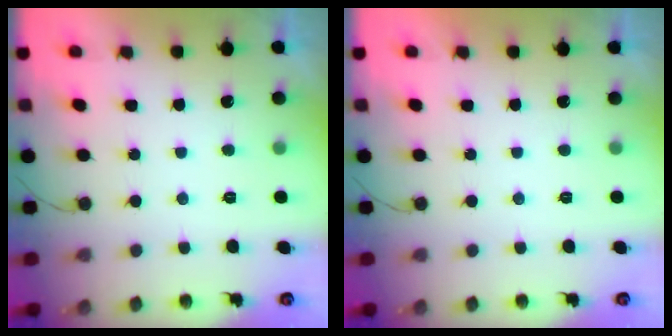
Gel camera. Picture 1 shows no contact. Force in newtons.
{"total": 1.6, "press": 1.6, "slide": 0.0}